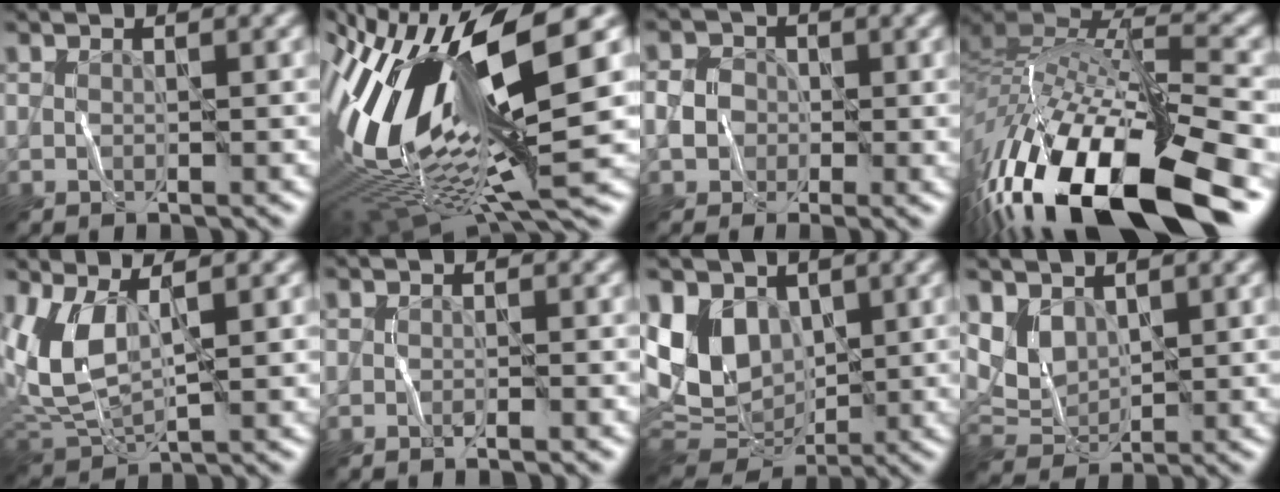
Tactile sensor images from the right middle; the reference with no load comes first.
{"total": 16.5, "force": [0.8, 5.8, 15.4], "torque": [-0.324, 0.014, 0.026]}
{"total": 1.9, "force": [-0.7, 1.6, 0.6], "torque": [-0.024, 0.006, -0.011]}
{"total": 17.7, "force": [-8.0, 6.4, 14.5], "torque": [-0.285, -0.018, -0.117]}
{"total": 4.5, "force": [1.5, 2.0, 3.7], "torque": [-0.105, -0.006, 0.046]}
{"total": 0.6, "force": [-0.4, 0.0, 0.4], "torque": [-0.007, 0.002, -0.009]}
{"total": 7.5, "force": [2.2, 5.3, 4.8], "torque": [-0.118, -0.007, 0.047]}
{"total": 2.1, "force": [1.6, 1.1, 0.9], "torque": [-0.037, -0.008, 0.049]}